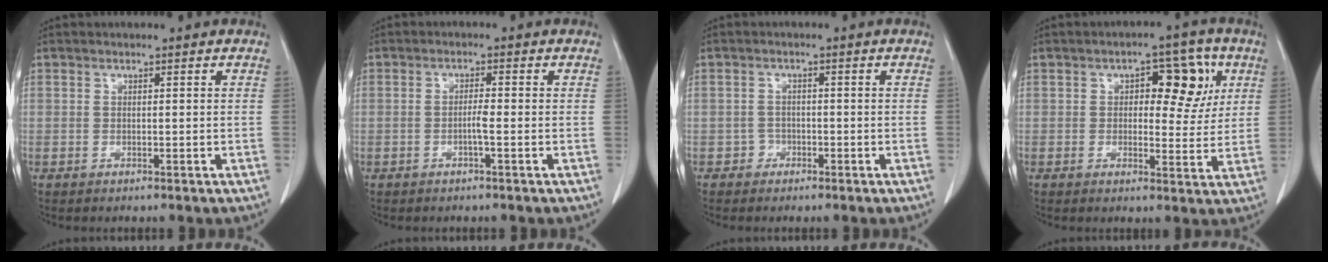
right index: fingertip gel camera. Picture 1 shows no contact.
{"total": 1.7, "force": [-0.5, -0.1, 1.7], "torque": [-0.027, 0.003, -0.009]}
{"total": 1.5, "force": [-0.9, 1.2, -0.2], "torque": [0.010, 0.009, -0.019]}
{"total": 8.1, "force": [2.5, 4.0, 6.6], "torque": [-0.072, 0.019, 0.031]}